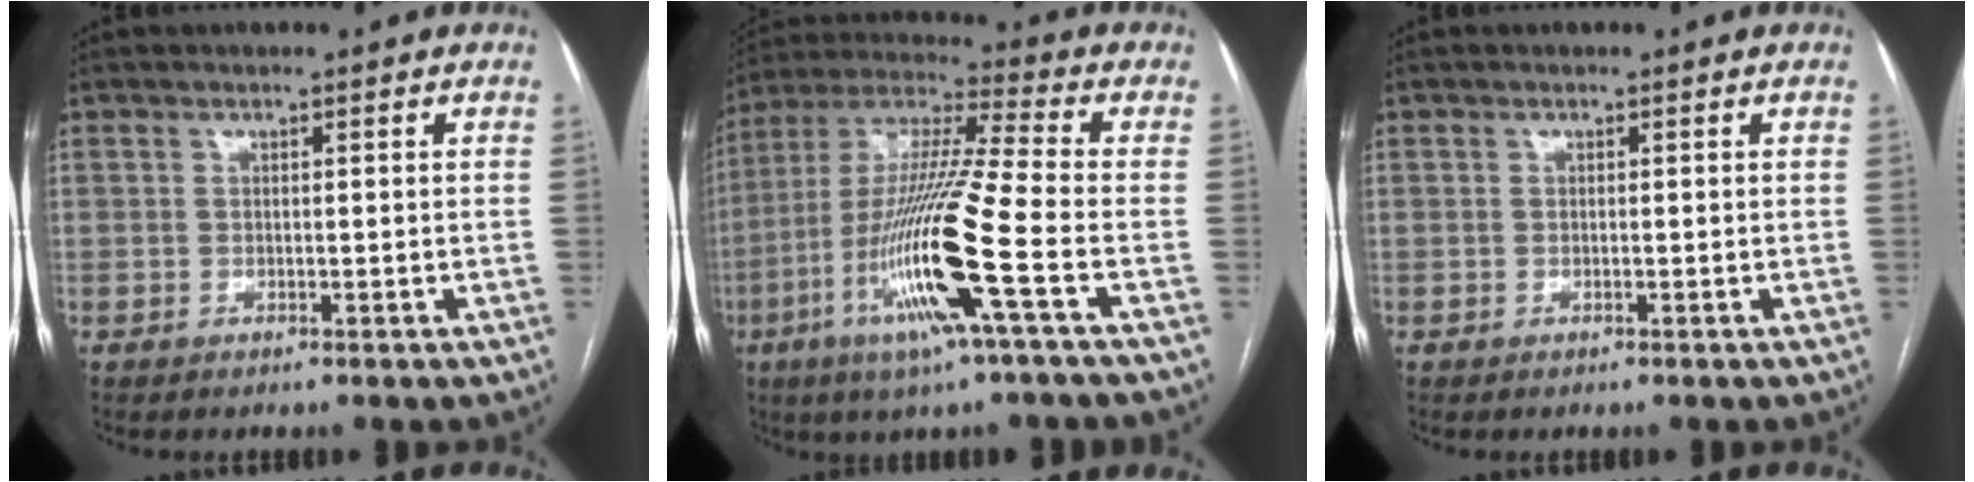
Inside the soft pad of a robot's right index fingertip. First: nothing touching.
{"total": 18.3, "force": [-6.2, -0.6, 17.2], "torque": [-0.352, -0.019, -0.126]}
{"total": 0.0}